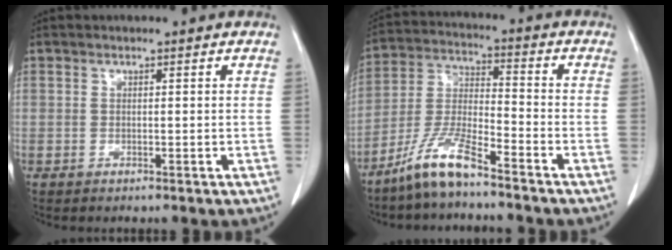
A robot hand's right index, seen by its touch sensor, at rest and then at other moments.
{"total": 9.4, "force": [-7.1, 0.9, 6.0], "torque": [-0.134, -0.014, -0.146]}